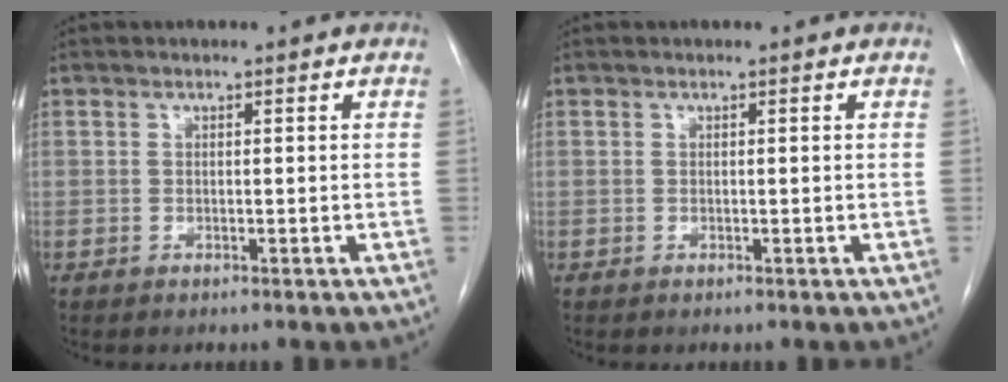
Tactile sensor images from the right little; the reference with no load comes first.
{"total": 0.0}